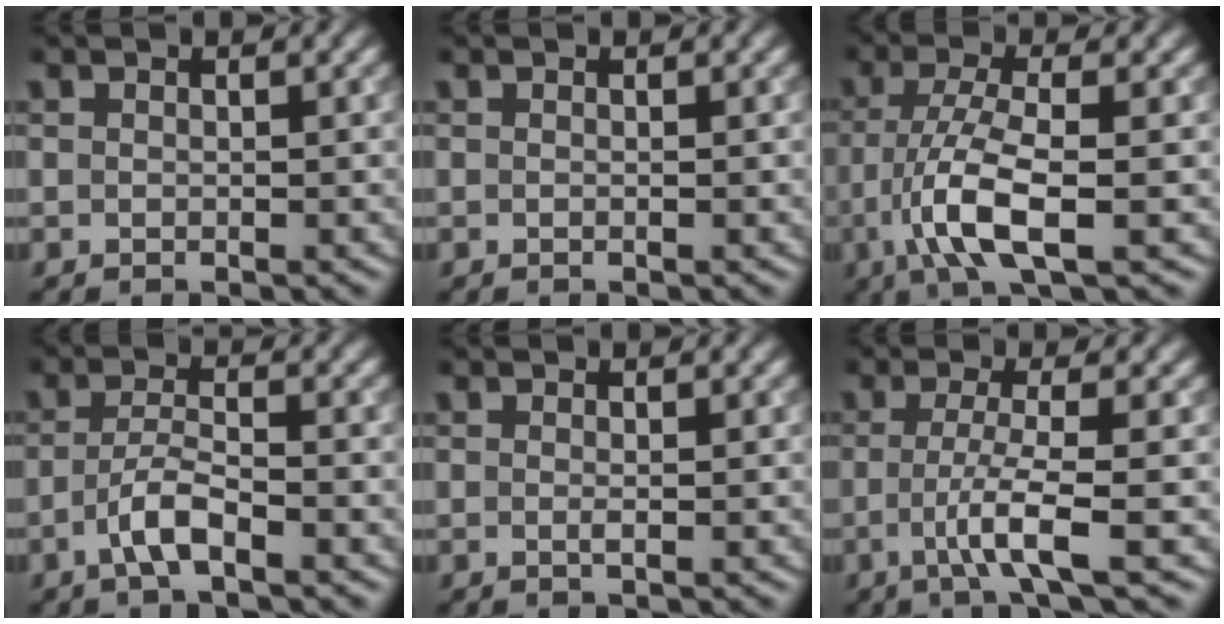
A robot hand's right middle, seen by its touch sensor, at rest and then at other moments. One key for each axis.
{"total": 0.0}
{"total": 6.1, "fx": -2.0, "fy": 1.6, "fz": 5.5, "tx": -0.111, "ty": -0.001, "tz": -0.042}
{"total": 3.1, "fx": -1.6, "fy": 0.7, "fz": 2.6, "tx": -0.053, "ty": 0.007, "tz": -0.038}
{"total": 0.6, "fx": 0.0, "fy": 0.0, "fz": 0.6, "tx": -0.013, "ty": -0.001, "tz": -0.001}
{"total": 4.3, "fx": -1.1, "fy": 0.7, "fz": 4.1, "tx": -0.072, "ty": -0.005, "tz": -0.028}